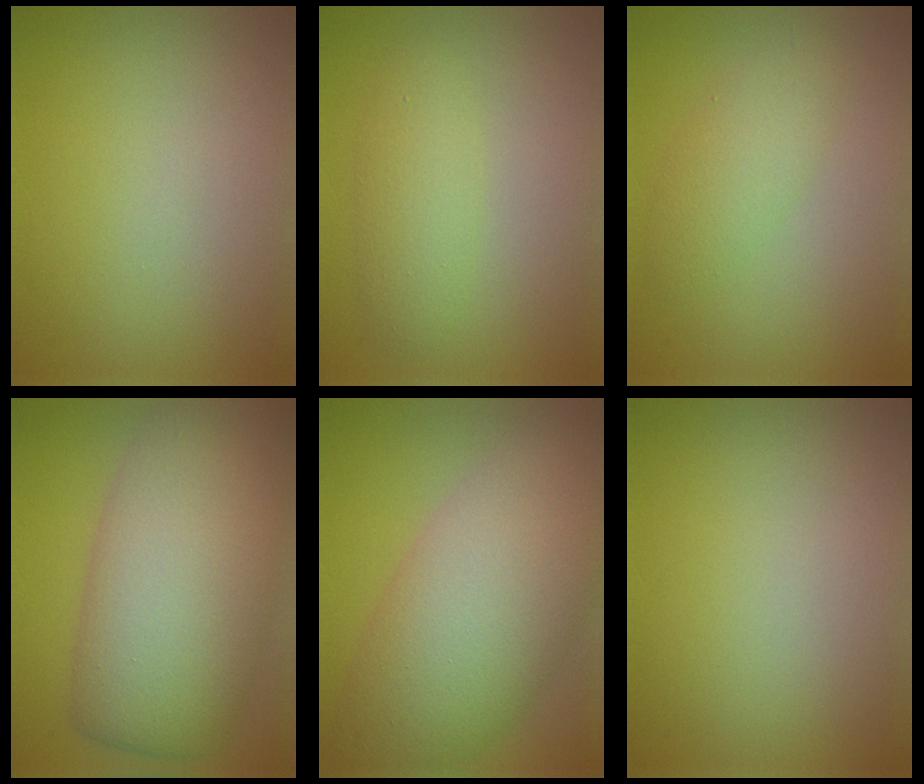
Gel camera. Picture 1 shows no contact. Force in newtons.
{"total": 2.7, "press": 2.7, "slide": 0.0}
{"total": 2.7, "press": 2.7, "slide": 0.0}
{"total": 12.0, "press": 12.0, "slide": 0.5}
{"total": 11.0, "press": 11.0, "slide": 0.5}
{"total": 0.0}